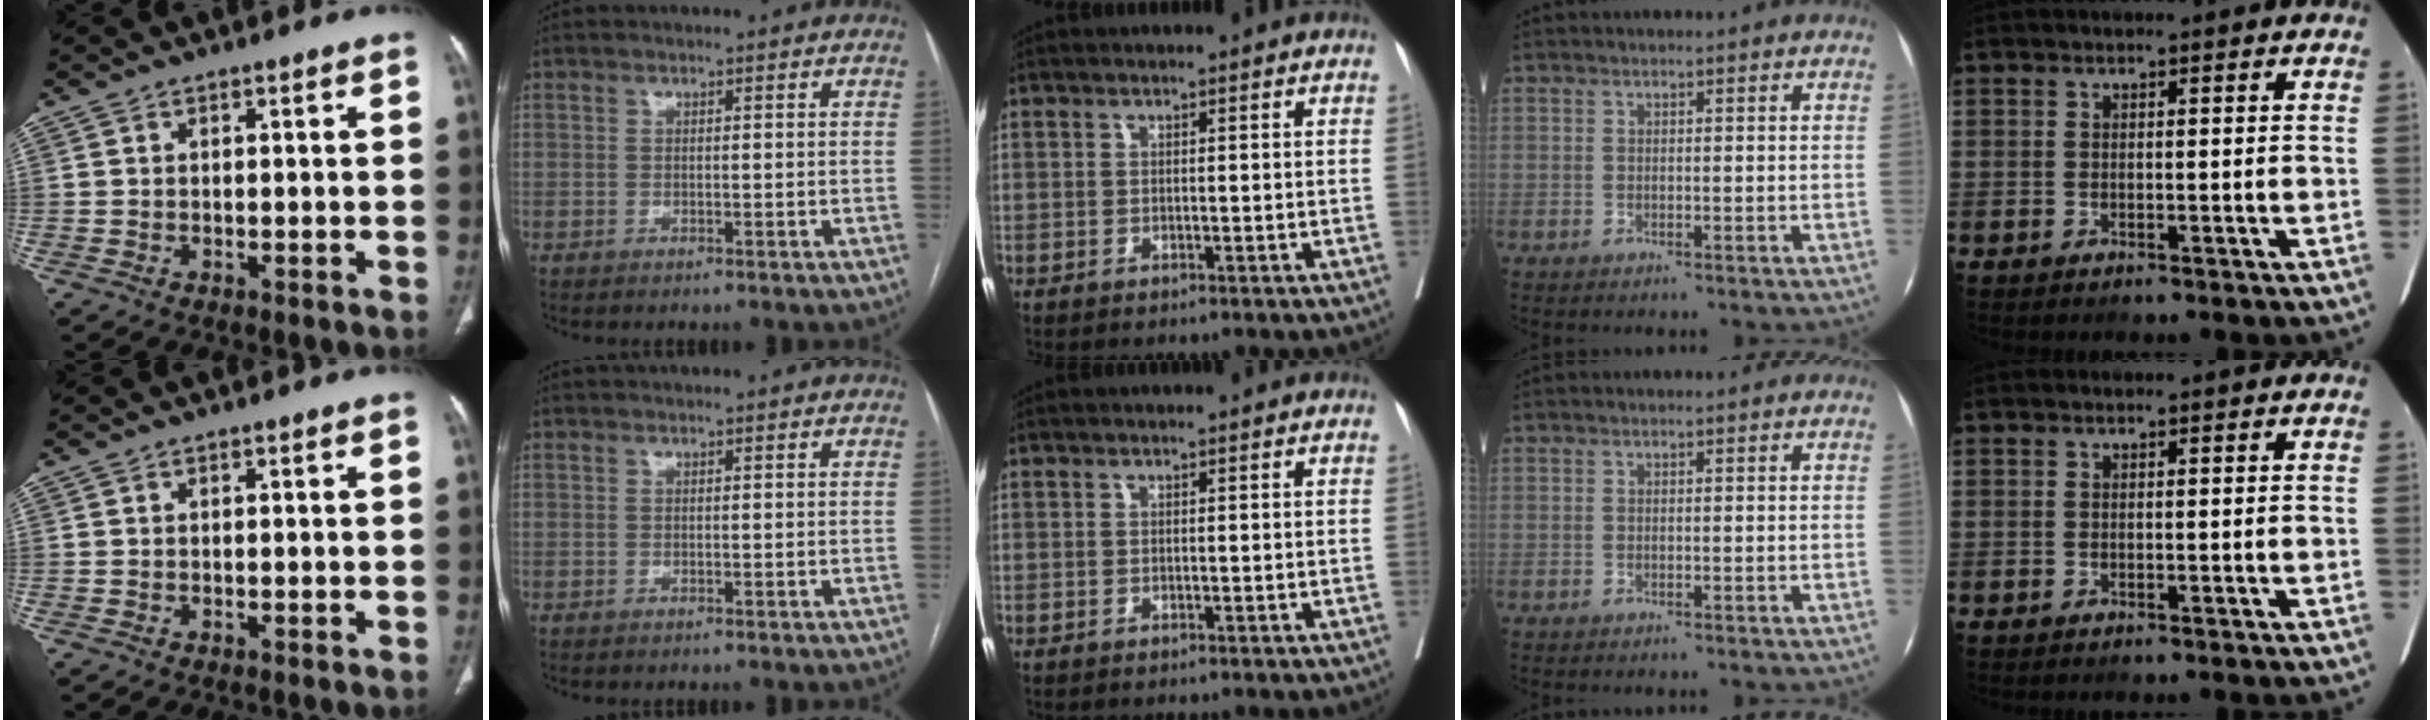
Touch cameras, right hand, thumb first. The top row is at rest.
{}